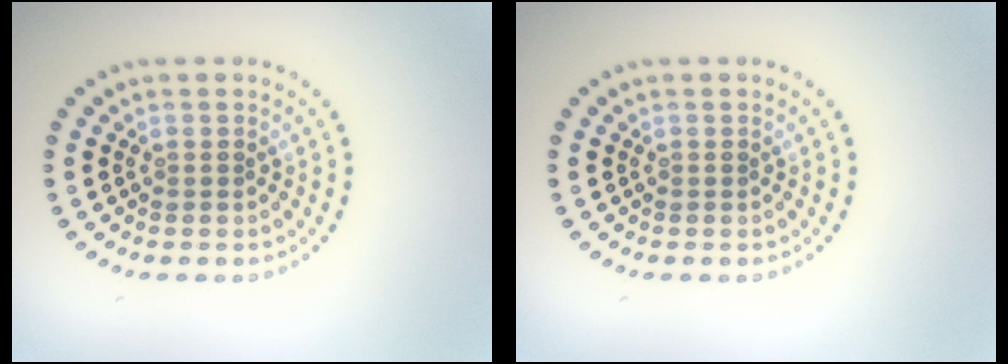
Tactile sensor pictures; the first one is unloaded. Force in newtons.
{"total": 0.0}